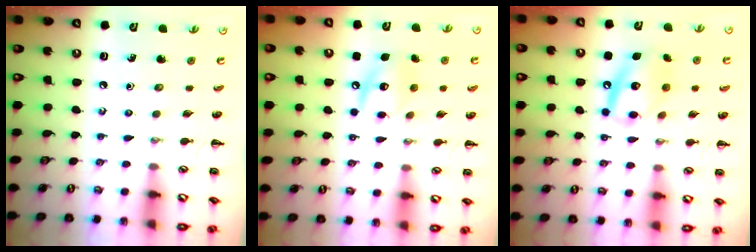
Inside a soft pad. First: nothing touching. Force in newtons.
{"total": 10.6, "press": 10.5, "slide": 0.8}
{"total": 13.5, "press": 13.4, "slide": 2.0}